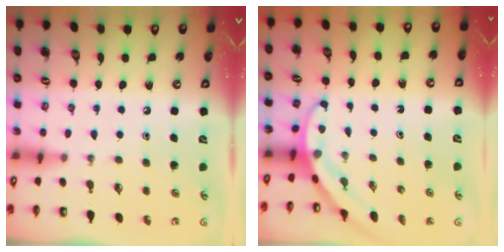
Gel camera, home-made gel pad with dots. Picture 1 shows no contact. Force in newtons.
{"total": 3.2, "press": 3.2, "slide": 0.1}